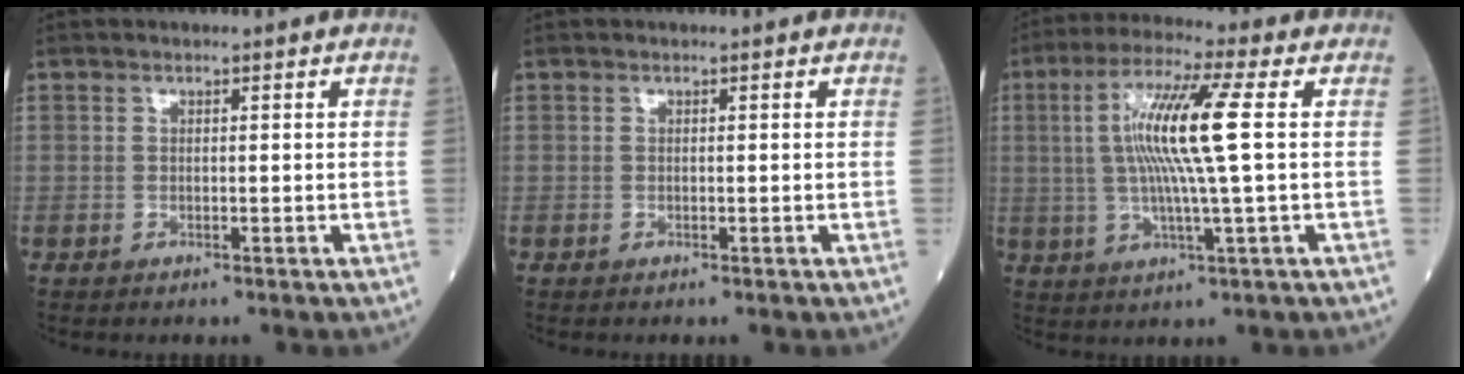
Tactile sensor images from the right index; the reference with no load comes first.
{"total": 0.0}
{"total": 11.7, "force": [1.5, -0.6, 11.6], "torque": [-0.228, 0.008, 0.024]}